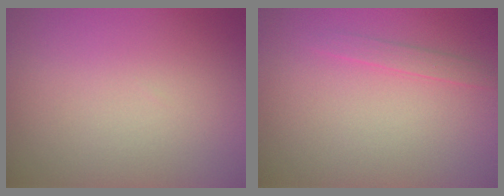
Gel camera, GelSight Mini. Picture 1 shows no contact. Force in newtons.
{"total": 1.1, "press": 1.1, "slide": 0.1}